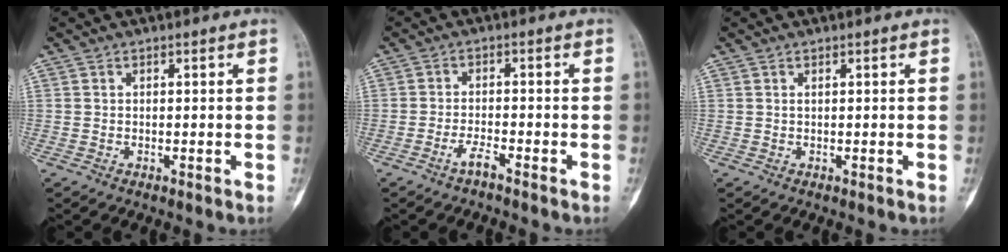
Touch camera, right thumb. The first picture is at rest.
{"total": 2.6, "force": [-2.0, 0.3, 1.6], "torque": [-0.039, 0.011, -0.042]}
{"total": 0.0}